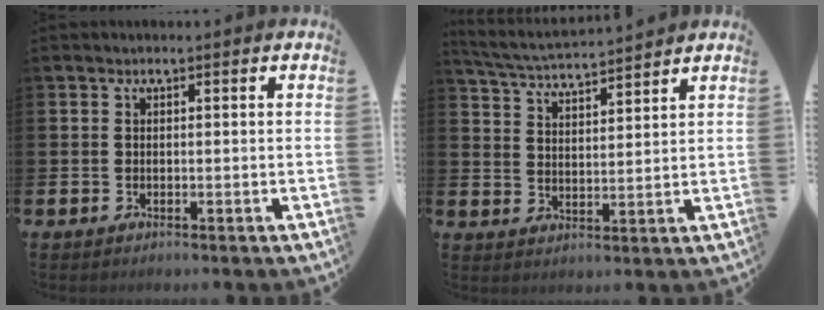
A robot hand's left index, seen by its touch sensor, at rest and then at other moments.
{"total": 4.7, "force": [4.6, 0.0, 0.8], "torque": [-0.036, -0.032, 0.080]}